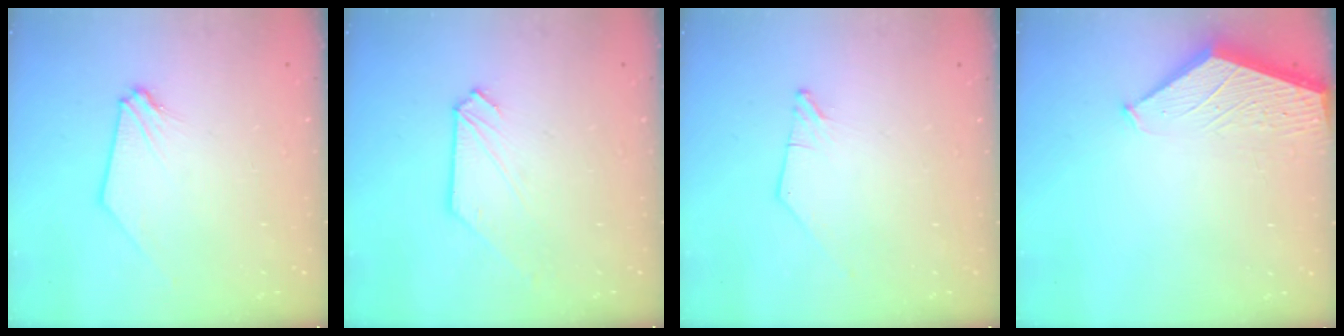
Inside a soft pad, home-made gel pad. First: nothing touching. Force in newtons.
{"total": 0.7, "press": 0.7, "slide": 0.1}
{"total": 0.0}
{"total": 1.4, "press": 1.4, "slide": 0.2}